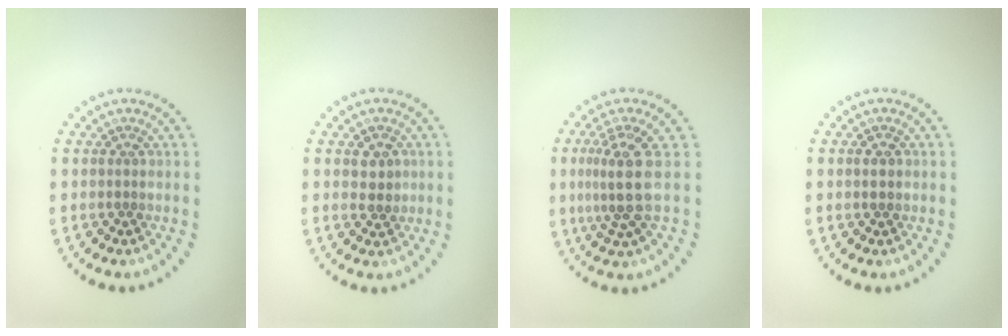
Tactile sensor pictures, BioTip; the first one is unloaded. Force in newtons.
{"total": 1.9, "press": 1.9, "slide": 0.3}
{"total": 3.5, "press": 2.6, "slide": 2.3}
{"total": 1.3, "press": 1.3, "slide": 0.3}